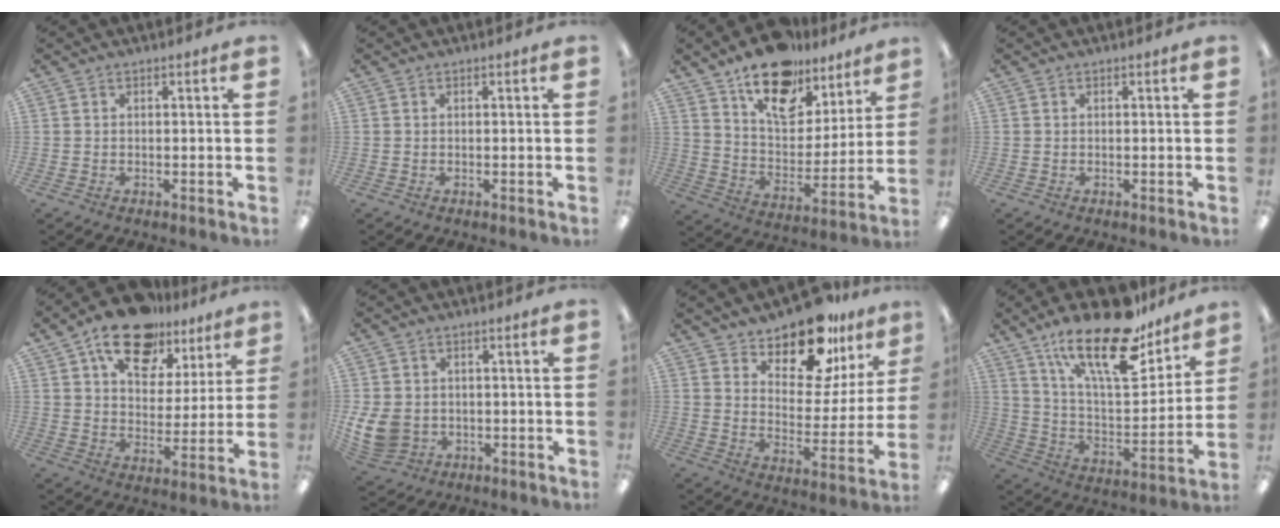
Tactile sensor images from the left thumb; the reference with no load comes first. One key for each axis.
{"total": 0.0}
{"total": 18.6, "fx": 12.9, "fy": 10.0, "fz": 9.0, "tx": -0.138, "ty": -0.076, "tz": 0.226}
{"total": 0.0}
{"total": 16.6, "fx": 11.8, "fy": 8.8, "fz": 7.7, "tx": -0.123, "ty": -0.065, "tz": 0.208}
{"total": 8.5, "fx": -0.5, "fy": 7.3, "fz": 4.3, "tx": -0.111, "ty": 0.005, "tz": -0.006}
{"total": 16.8, "fx": 13.7, "fy": 6.6, "fz": 7.1, "tx": -0.113, "ty": -0.099, "tz": 0.237}
{"total": 23.8, "fx": 16.2, "fy": 8.7, "fz": 15.0, "tx": -0.243, "ty": -0.098, "tz": 0.277}